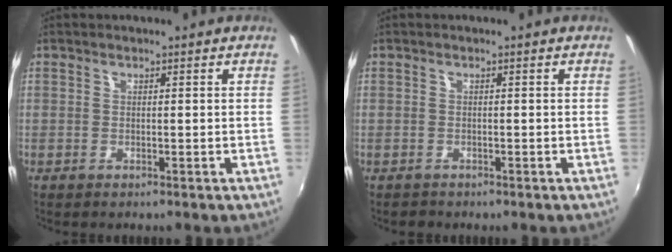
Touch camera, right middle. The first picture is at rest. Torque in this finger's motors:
{"motor_torque": [0.03, -0.19, -0.07, -0.05]}